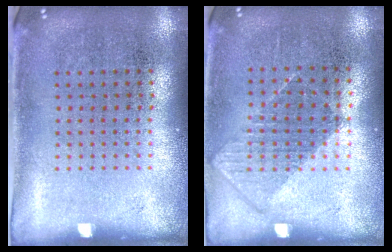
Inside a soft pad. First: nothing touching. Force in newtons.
{"total": 0.8, "press": 0.7, "slide": 0.4}